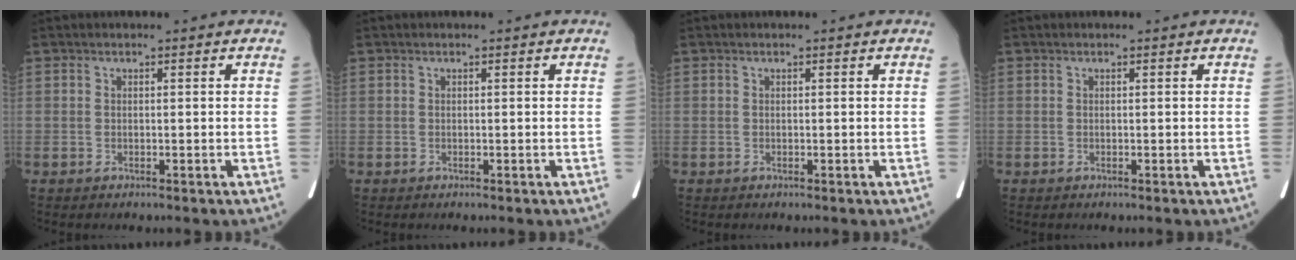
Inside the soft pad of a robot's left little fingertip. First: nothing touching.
{"total": 0.0}
{"total": 0.0}
{"total": 0.0}